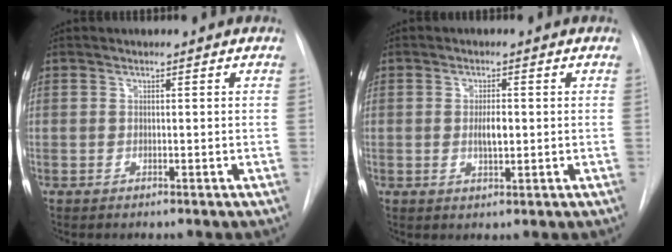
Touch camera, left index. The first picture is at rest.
{"total": 2.8, "force": [-0.1, 0.9, 2.6], "torque": [-0.047, -0.002, -0.001]}